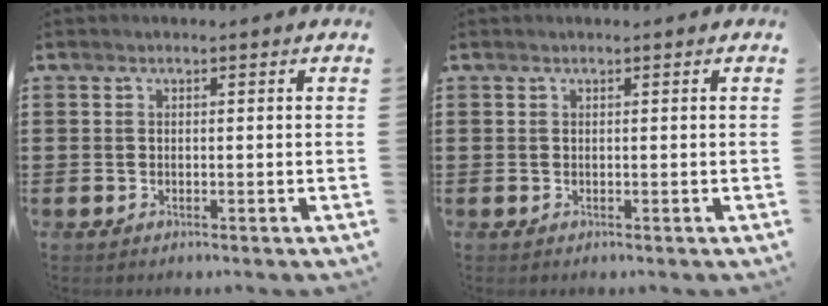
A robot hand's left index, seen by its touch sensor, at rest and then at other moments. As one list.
[{"total": 0.0}]